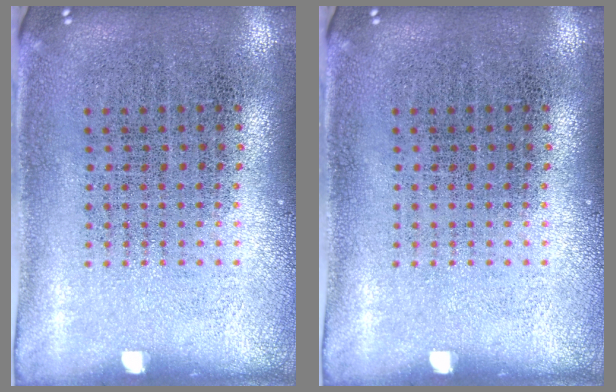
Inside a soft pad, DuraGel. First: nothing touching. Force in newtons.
{"total": 0.0}